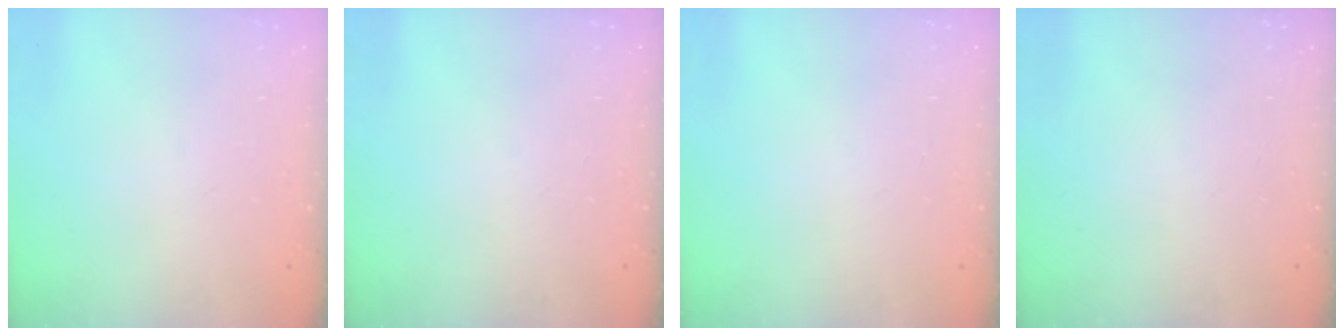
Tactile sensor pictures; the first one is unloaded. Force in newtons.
{"total": 0.0}
{"total": 0.0}
{"total": 0.0}